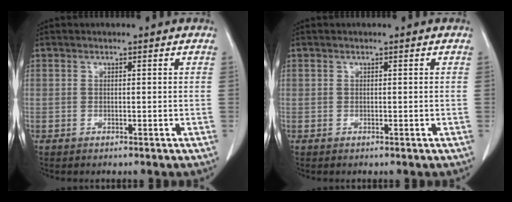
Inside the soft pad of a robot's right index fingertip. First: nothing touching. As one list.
[{"total": 0.0}]